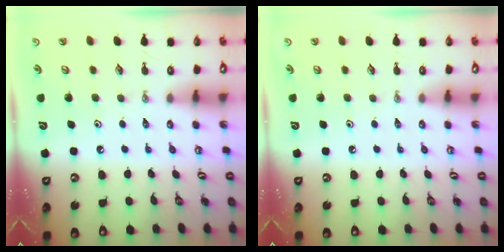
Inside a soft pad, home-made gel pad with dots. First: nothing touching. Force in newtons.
{"total": 0.0}